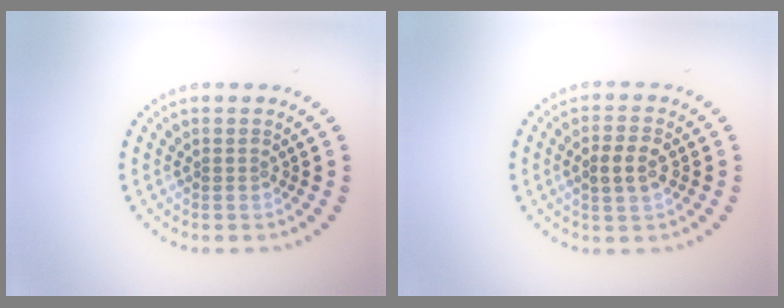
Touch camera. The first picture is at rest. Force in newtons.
{"total": 2.8, "press": 2.8, "slide": 0.3}